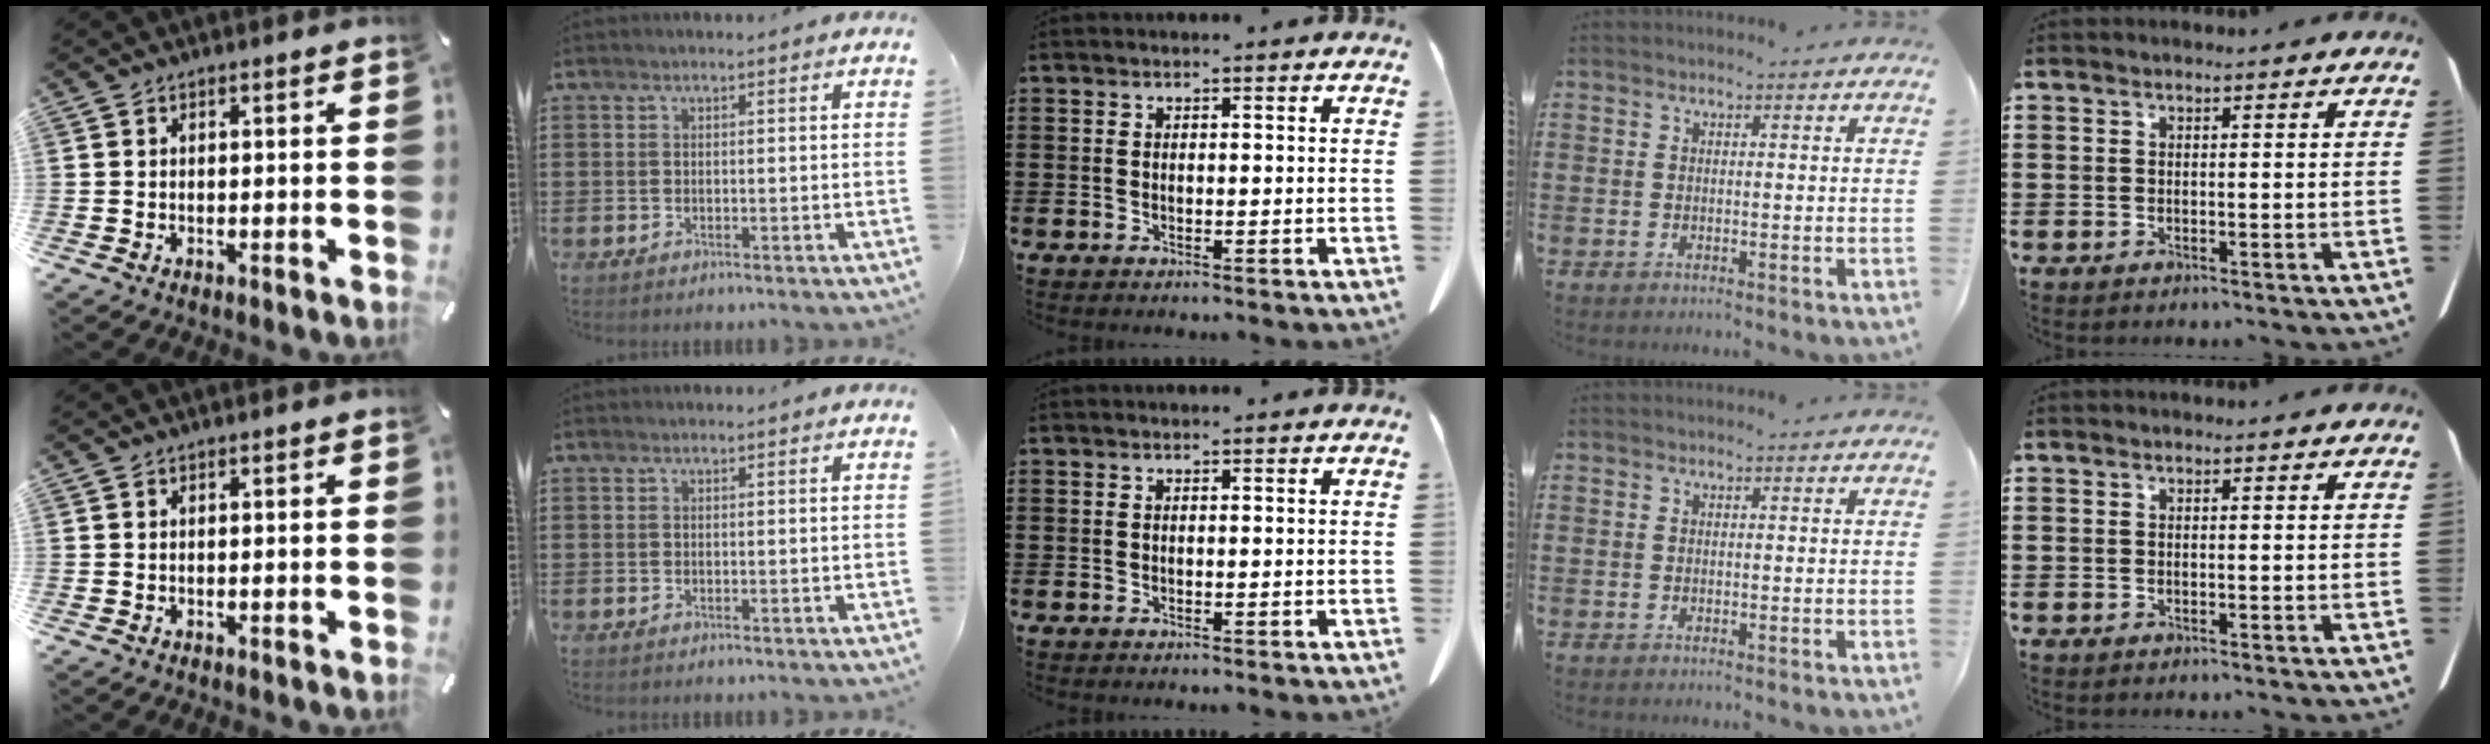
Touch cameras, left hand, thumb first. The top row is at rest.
{}